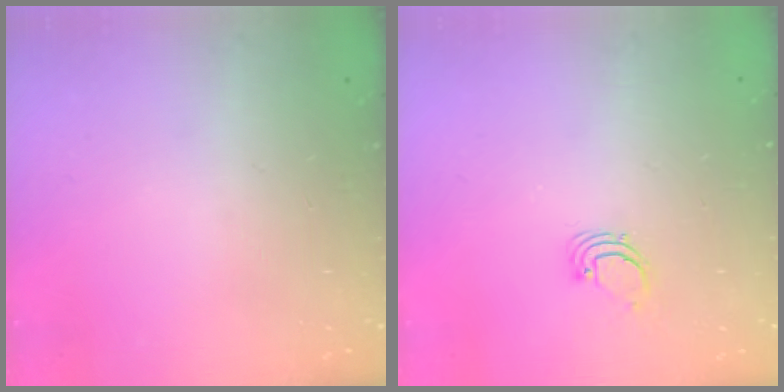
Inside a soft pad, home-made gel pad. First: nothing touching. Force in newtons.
{"total": 1.7, "press": 1.7, "slide": 0.1}